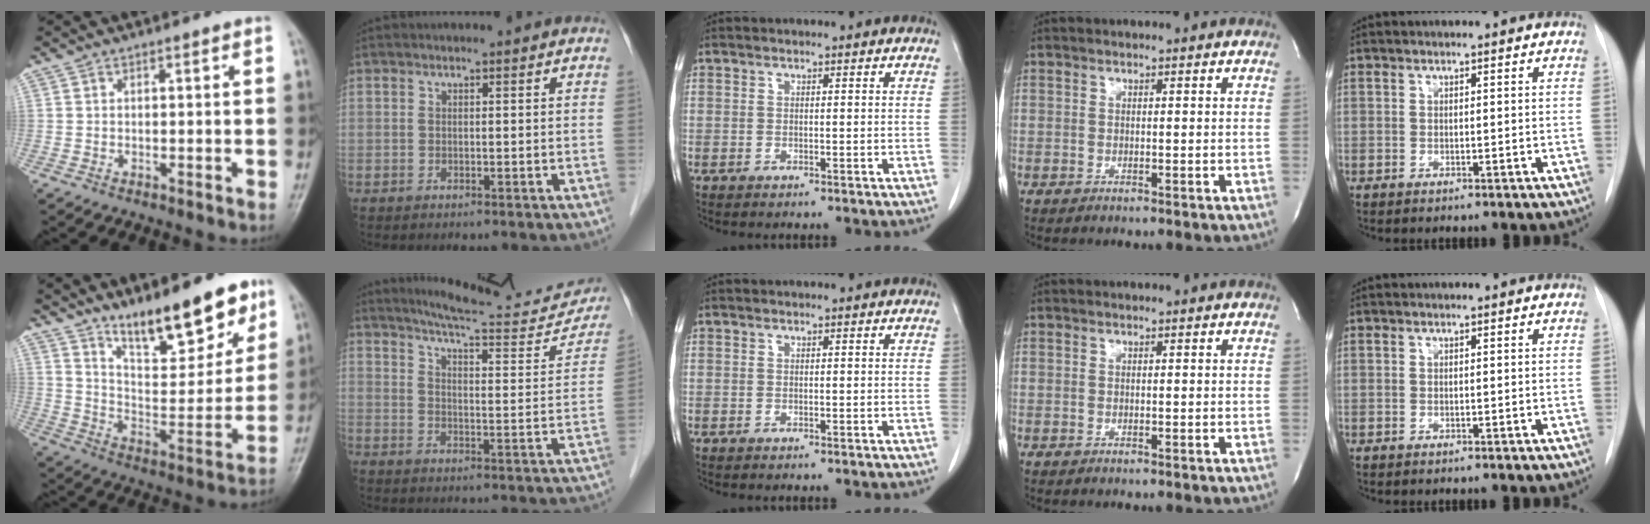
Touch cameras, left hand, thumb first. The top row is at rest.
{"thumb": {"total": 17.1, "force": [12.1, 5.9, 10.6], "torque": [-0.111, -0.083, 0.203]}, "index": {"total": 17.4, "force": [16.6, 1.6, 5.1], "torque": [-0.069, -0.047, 0.210]}}